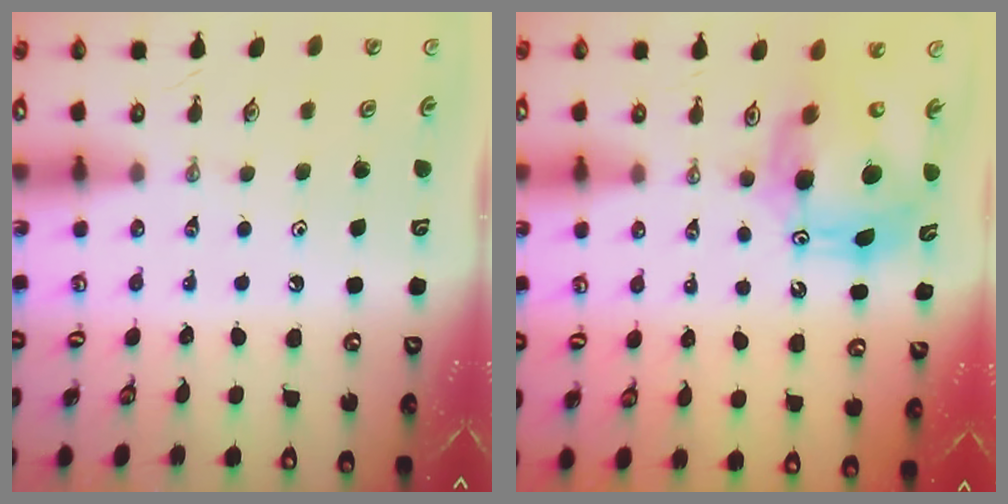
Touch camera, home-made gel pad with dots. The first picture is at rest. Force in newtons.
{"total": 12.5, "press": 12.4, "slide": 1.2}